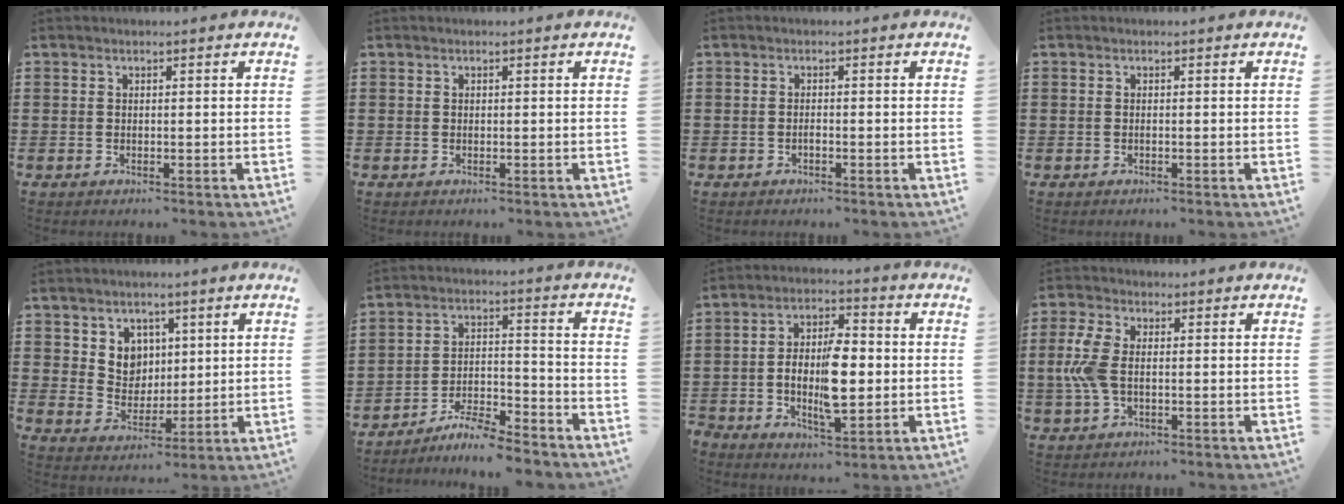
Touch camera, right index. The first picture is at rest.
{"total": 0.0}
{"total": 0.7, "force": [-0.5, 0.2, 0.5], "torque": [-0.011, -0.003, -0.008]}
{"total": 0.0}
{"total": 5.5, "force": [2.4, 4.8, 1.1], "torque": [-0.040, 0.005, 0.042]}
{"total": 6.3, "force": [-5.9, 0.1, 1.9], "torque": [-0.038, 0.001, -0.115]}
{"total": 8.3, "force": [-1.3, 3.8, 7.2], "torque": [-0.141, 0.003, -0.028]}
{"total": 6.4, "force": [-0.2, 3.4, 5.4], "torque": [-0.144, -0.005, -0.014]}